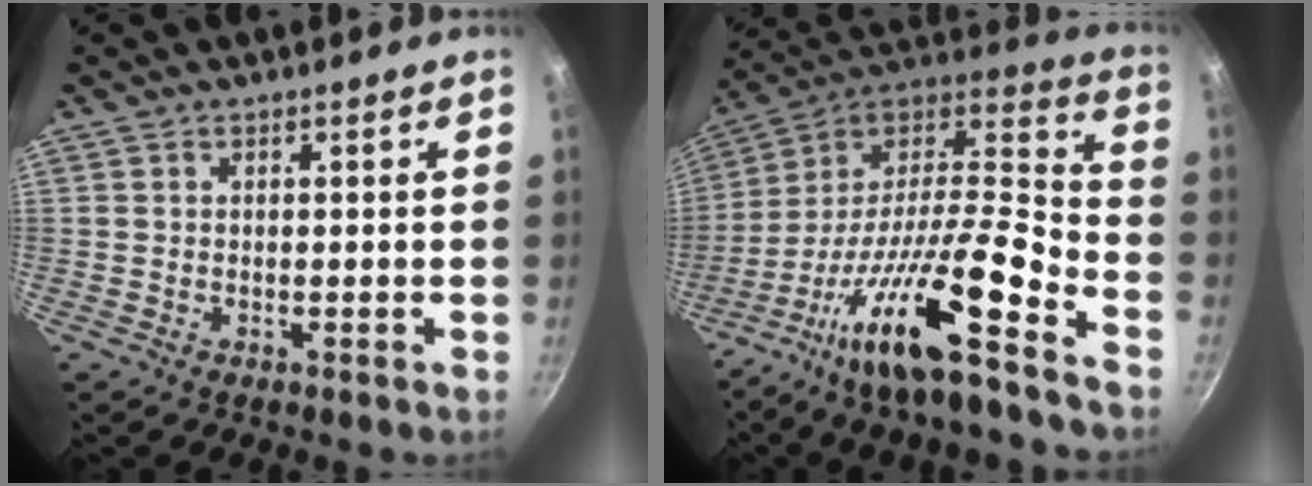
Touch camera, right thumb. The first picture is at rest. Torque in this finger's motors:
{"motor_torque": [0.77, -0.21, 1.40, -1.37, 0.23]}